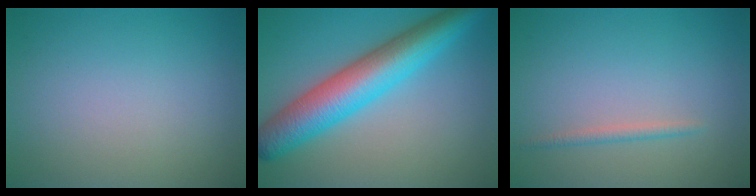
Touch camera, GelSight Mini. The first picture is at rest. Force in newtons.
{"total": 8.2, "press": 8.2, "slide": 0.1}
{"total": 1.1, "press": 1.1, "slide": 0.0}